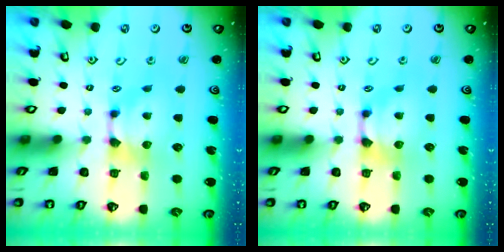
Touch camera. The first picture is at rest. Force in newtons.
{"total": 0.0}